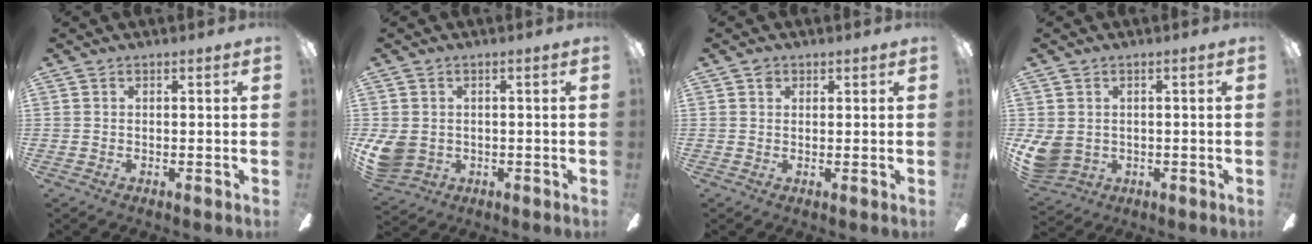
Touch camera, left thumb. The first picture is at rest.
{"total": 6.7, "force": [0.2, 5.8, 3.3], "torque": [-0.094, 0.003, 0.006]}
{"total": 1.6, "force": [1.0, 1.1, 0.5], "torque": [-0.012, 0.003, 0.019]}
{"total": 6.2, "force": [0.7, 5.4, 3.0], "torque": [-0.075, -0.004, 0.013]}